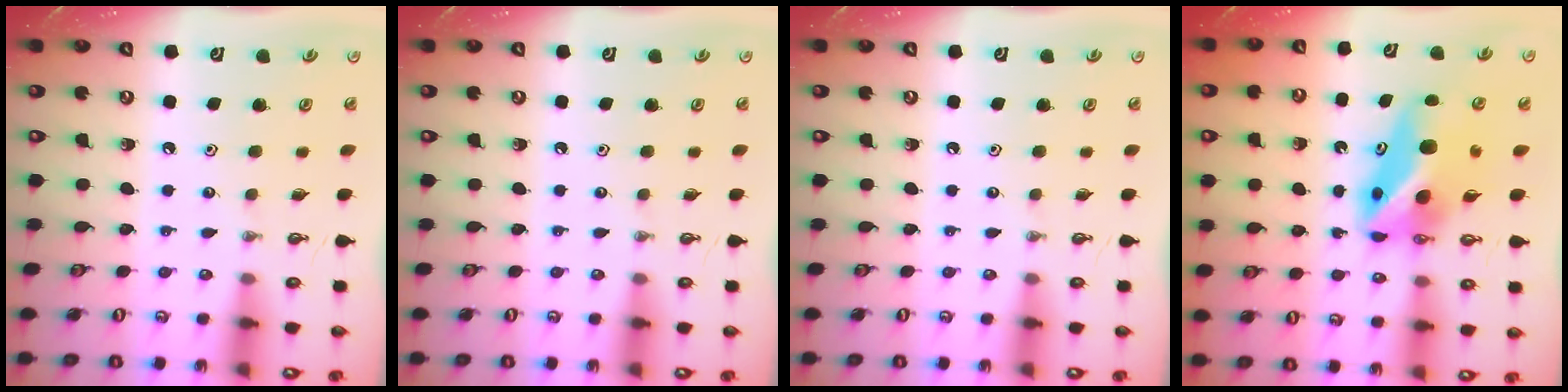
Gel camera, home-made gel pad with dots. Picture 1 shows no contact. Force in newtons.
{"total": 0.0}
{"total": 0.0}
{"total": 9.1, "press": 8.9, "slide": 1.6}